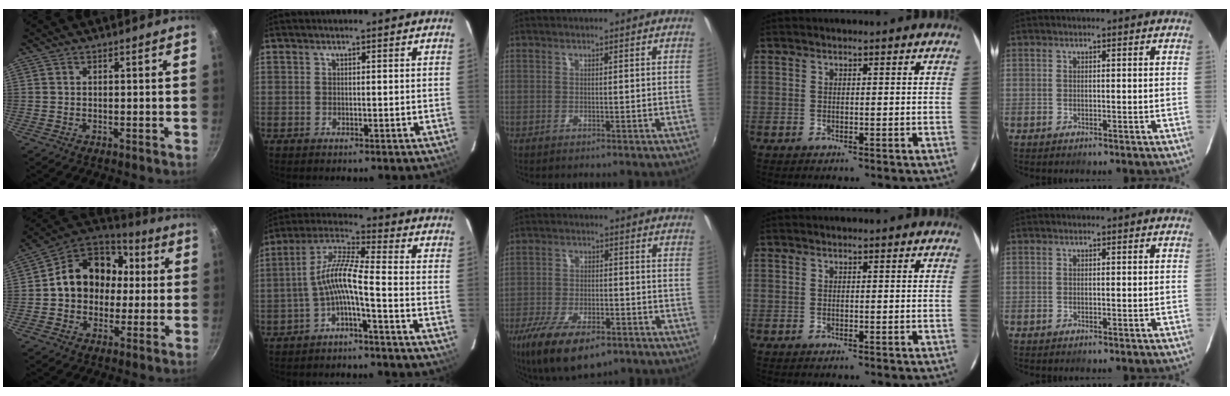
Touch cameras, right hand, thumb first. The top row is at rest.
{"thumb": {"total": 17.2, "force": [1.4, 14.3, 9.5], "torque": [-0.121, 0.039, 0.010]}, "index": {"total": 7.7, "force": [-3.0, 0.3, 7.1], "torque": [-0.167, 0.018, -0.058]}, "middle": {"total": 14.4, "force": [-9.1, 5.8, 9.5], "torque": [-0.201, -0.040, -0.156]}}